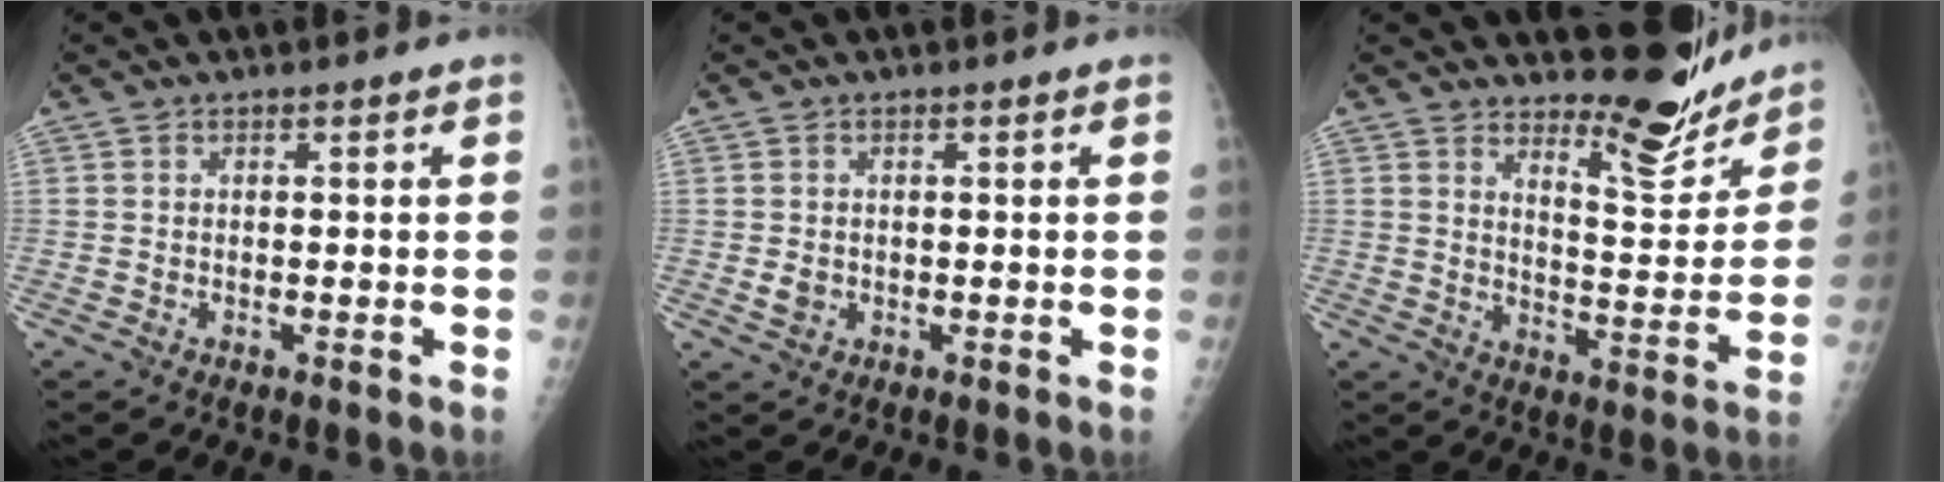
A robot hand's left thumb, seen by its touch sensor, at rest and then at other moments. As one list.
[{"total": 1.9, "force": [-0.1, 1.6, 1.0], "torque": [-0.012, 0.000, 0.003]}, {"total": 10.5, "force": [9.6, 2.4, 3.3], "torque": [-0.020, -0.095, 0.149]}]